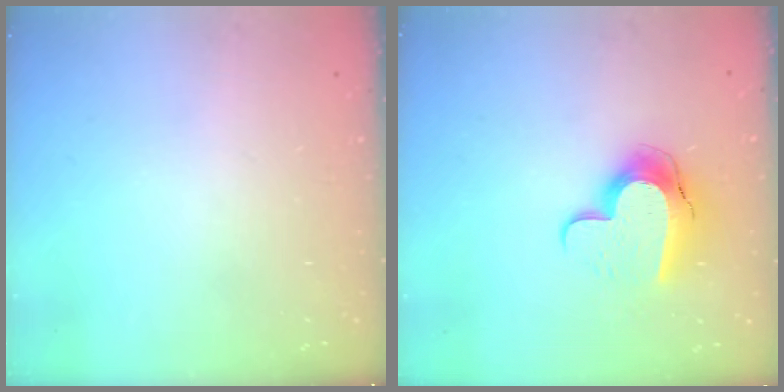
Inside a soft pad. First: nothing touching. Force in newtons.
{"total": 12.0, "press": 12.0, "slide": 0.9}